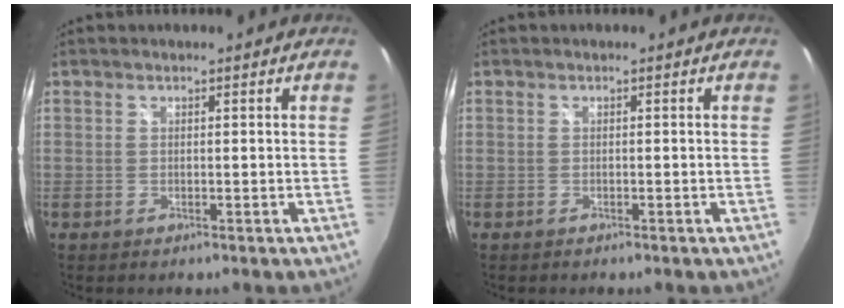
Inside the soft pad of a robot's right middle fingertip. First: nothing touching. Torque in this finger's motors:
{"motor_torque": [-0.14, 0.15, 0.04, 0.00]}